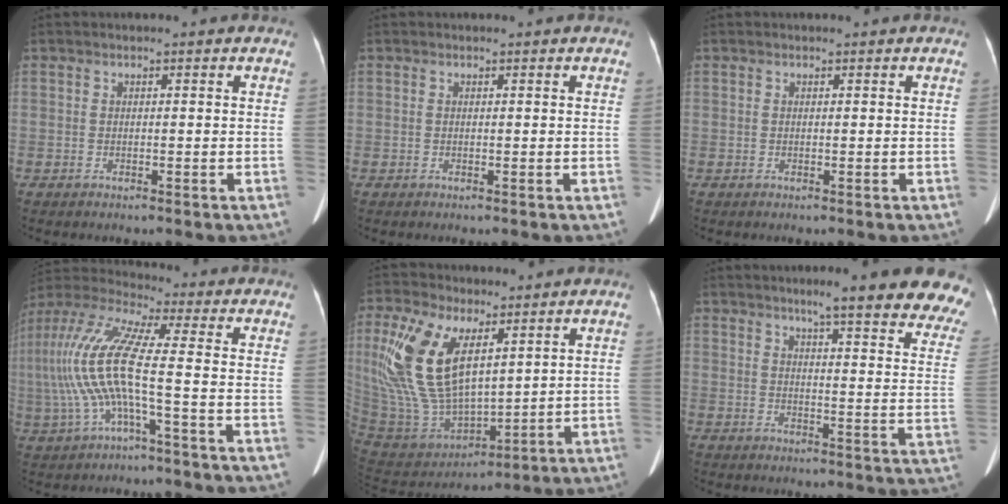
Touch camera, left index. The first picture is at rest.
{"total": 0.0}
{"total": 0.0}
{"total": 13.0, "force": [-1.9, 1.5, 12.8], "torque": [-0.296, 0.015, -0.041]}
{"total": 17.0, "force": [6.5, 7.9, 13.5], "torque": [-0.310, 0.006, 0.137]}
{"total": 20.0, "force": [16.8, 0.4, 10.9], "torque": [-0.126, -0.055, 0.190]}